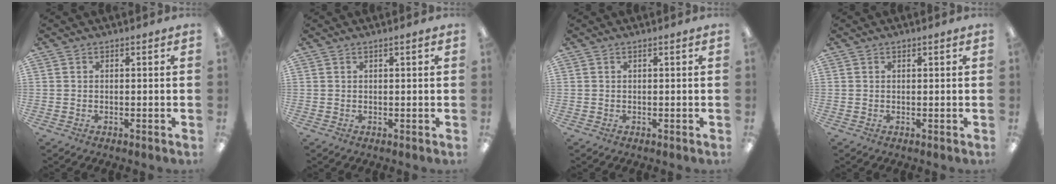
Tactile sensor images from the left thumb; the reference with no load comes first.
{"total": 1.3, "force": [0.5, 0.2, 1.2], "torque": [-0.023, 0.002, 0.008]}
{"total": 0.0}
{"total": 0.7, "force": [0.4, 0.2, 0.5], "torque": [-0.012, 0.002, 0.007]}